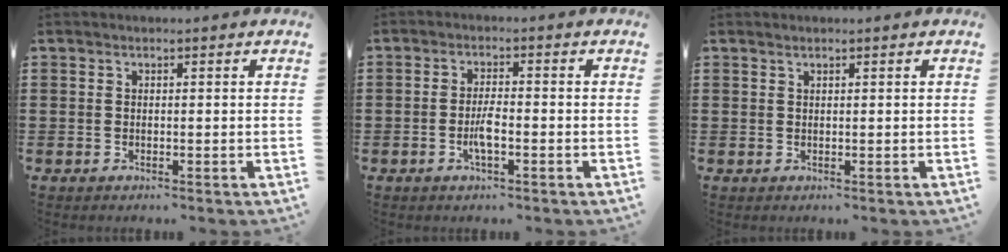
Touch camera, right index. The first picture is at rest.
{"total": 3.3, "force": [-1.1, 0.7, 3.0], "torque": [-0.066, -0.002, -0.025]}
{"total": 0.5, "force": [0.5, 0.0, 0.3], "torque": [-0.006, -0.002, 0.010]}